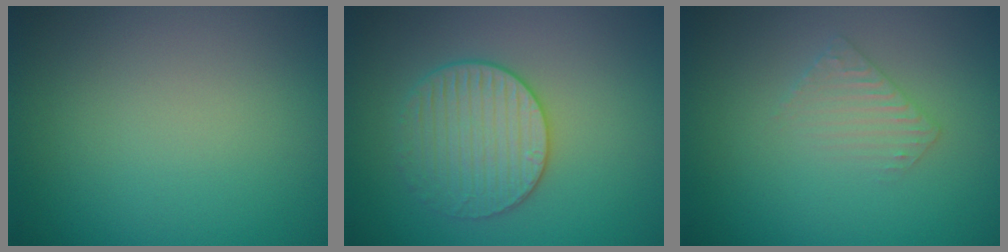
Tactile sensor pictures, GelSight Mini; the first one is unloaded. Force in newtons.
{"total": 3.1, "press": 3.1, "slide": 0.1}
{"total": 1.6, "press": 1.6, "slide": 0.4}